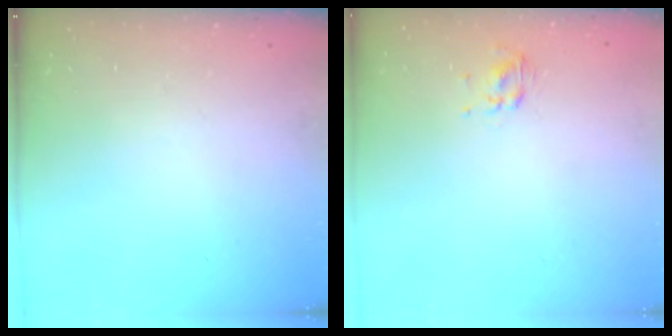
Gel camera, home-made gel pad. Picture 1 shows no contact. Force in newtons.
{"total": 2.8, "press": 2.6, "slide": 1.0}